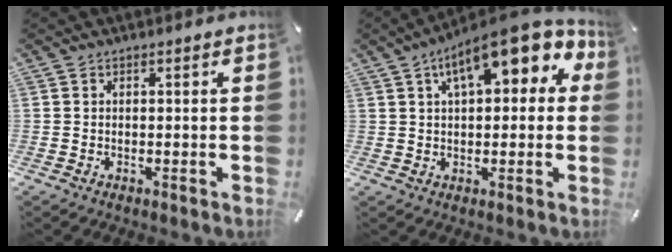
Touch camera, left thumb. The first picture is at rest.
{"total": 14.6, "force": [6.7, 6.3, 11.4], "torque": [-0.165, -0.017, 0.110]}